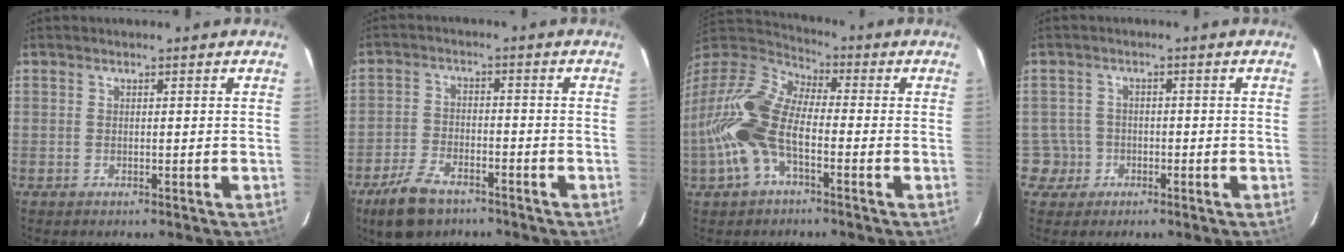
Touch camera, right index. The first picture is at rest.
{"total": 8.7, "force": [-6.2, 4.4, 4.4], "torque": [-0.121, -0.001, -0.112]}
{"total": 18.0, "force": [-4.9, 9.2, 14.7], "torque": [-0.305, -0.004, -0.107]}
{"total": 4.0, "force": [-1.3, 3.7, -0.4], "torque": [0.006, 0.021, -0.022]}